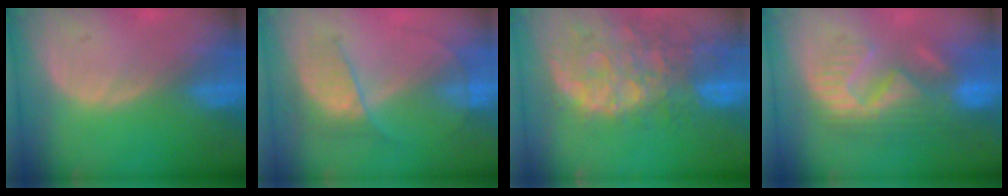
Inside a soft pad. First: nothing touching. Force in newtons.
{"total": 5.8, "press": 5.5, "slide": 2.1}
{"total": 13.8, "press": 11.1, "slide": 8.1}
{"total": 10.7, "press": 9.7, "slide": 4.4}